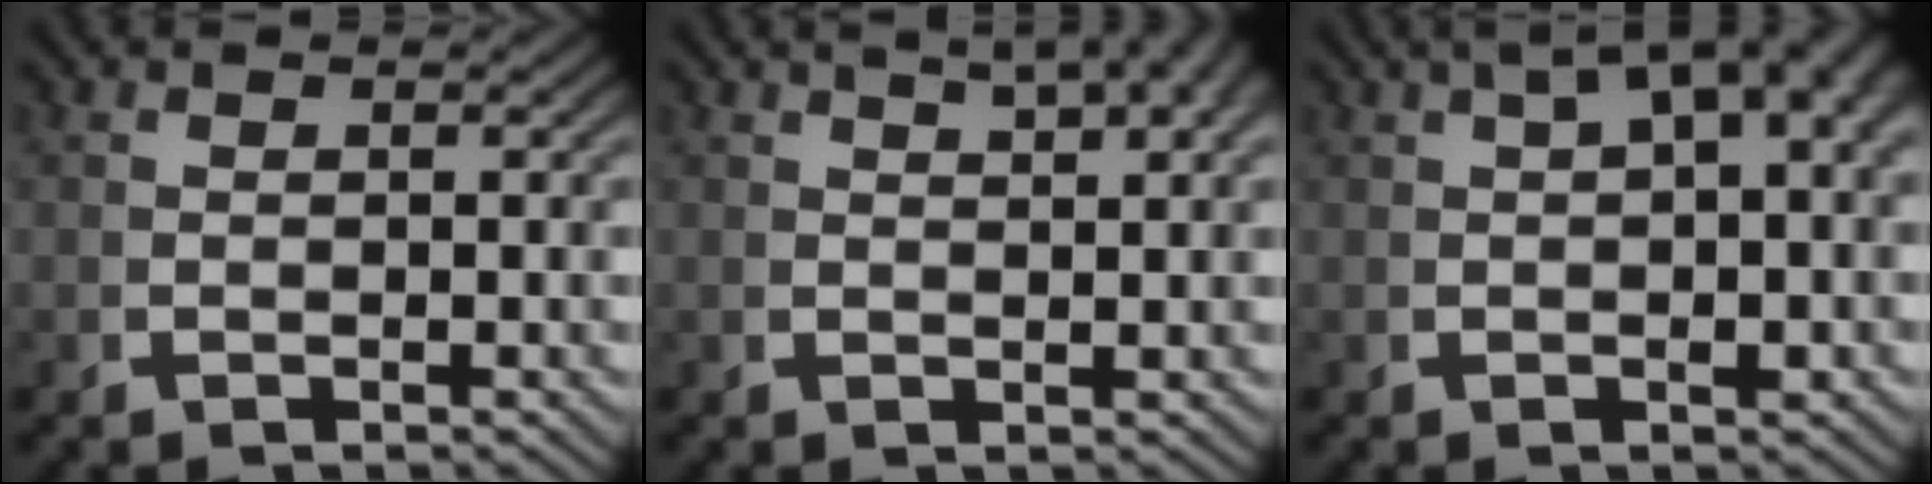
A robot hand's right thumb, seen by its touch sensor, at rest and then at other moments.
{"total": 5.9, "force": [3.4, 2.3, 4.2], "torque": [-0.034, 0.024, 0.045]}
{"total": 6.8, "force": [2.5, 3.0, 5.6], "torque": [-0.070, 0.021, 0.031]}